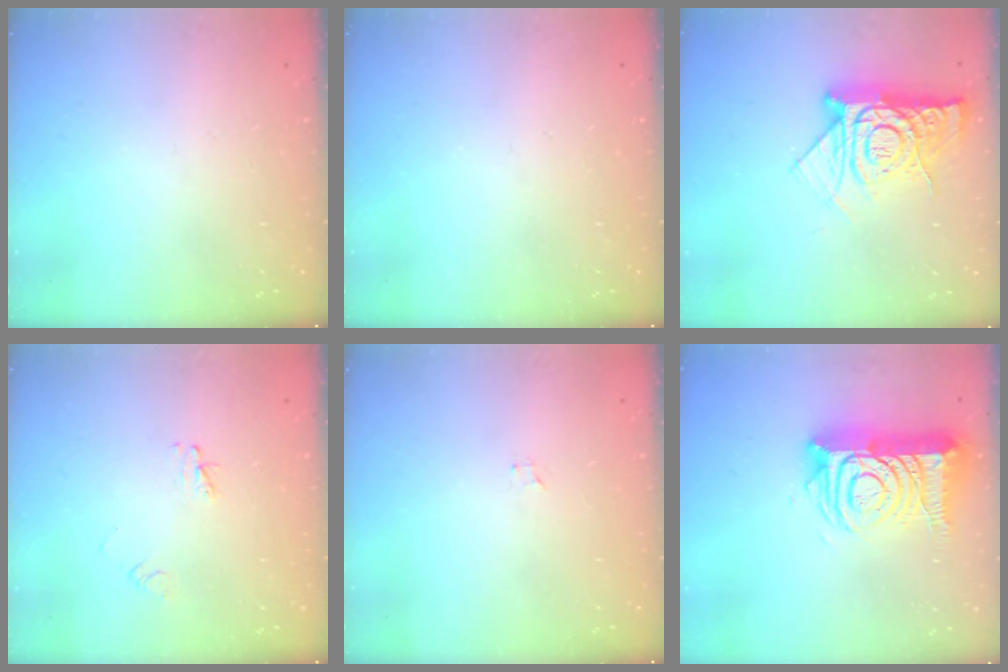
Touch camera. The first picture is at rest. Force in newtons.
{"total": 0.0}
{"total": 14.7, "press": 14.6, "slide": 1.5}
{"total": 2.9, "press": 2.9, "slide": 0.3}
{"total": 0.6, "press": 0.6, "slide": 0.1}
{"total": 18.1, "press": 17.9, "slide": 2.0}